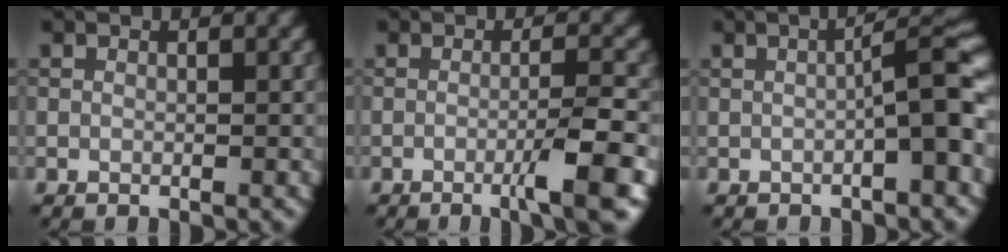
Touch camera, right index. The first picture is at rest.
{"total": 4.6, "force": [-1.7, 0.6, 4.2], "torque": [-0.060, 0.005, -0.037]}
{"total": 4.4, "force": [-1.0, 0.4, 4.3], "torque": [-0.063, 0.023, -0.018]}